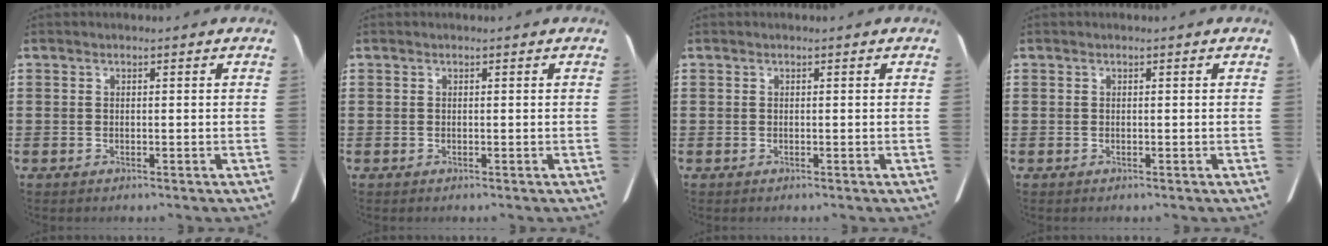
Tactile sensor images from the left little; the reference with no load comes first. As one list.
[{"total": 0.0}, {"total": 0.0}, {"total": 0.0}]